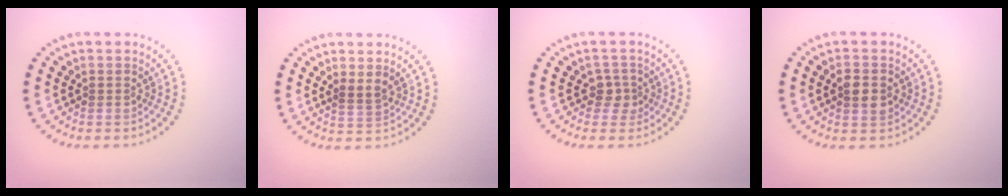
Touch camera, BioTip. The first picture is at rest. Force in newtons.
{"total": 1.1, "press": 0.9, "slide": 0.7}
{"total": 1.8, "press": 1.3, "slide": 1.2}
{"total": 2.6, "press": 2.6, "slide": 0.1}